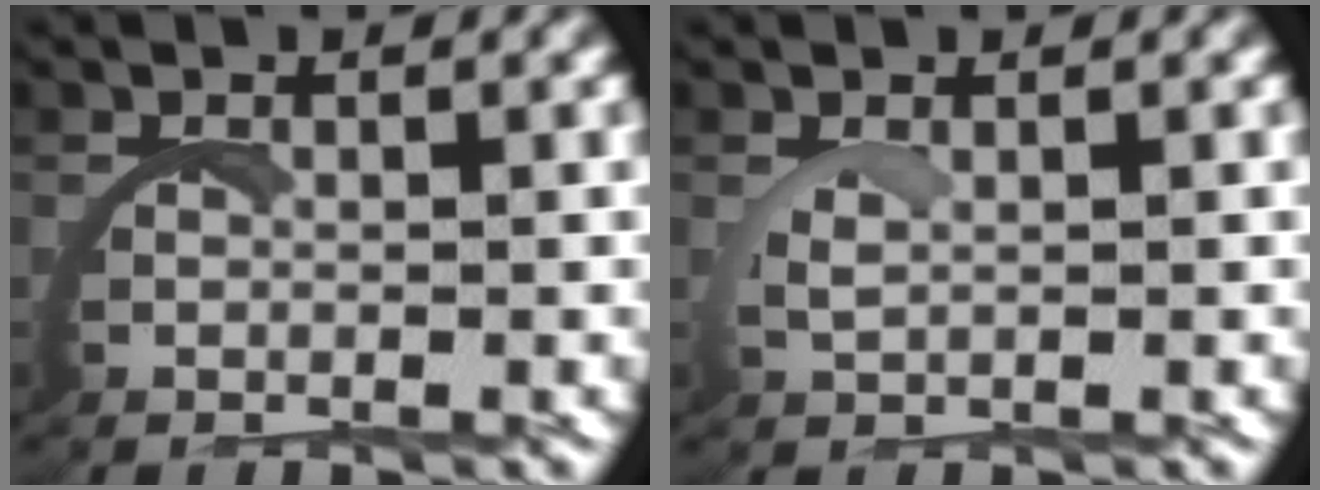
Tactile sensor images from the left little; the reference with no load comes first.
{"total": 1.2, "force": [1.0, -0.3, 0.5], "torque": [-0.020, -0.002, 0.021]}